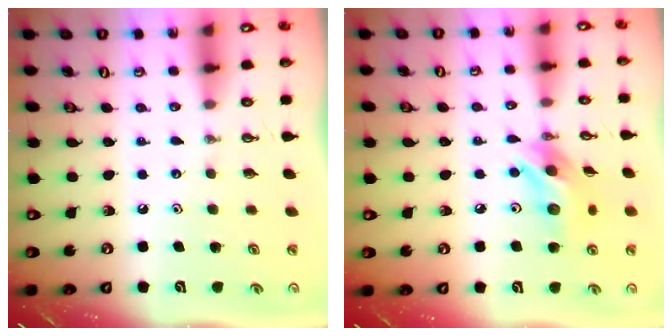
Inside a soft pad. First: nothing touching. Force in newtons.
{"total": 12.3, "press": 12.3, "slide": 0.7}